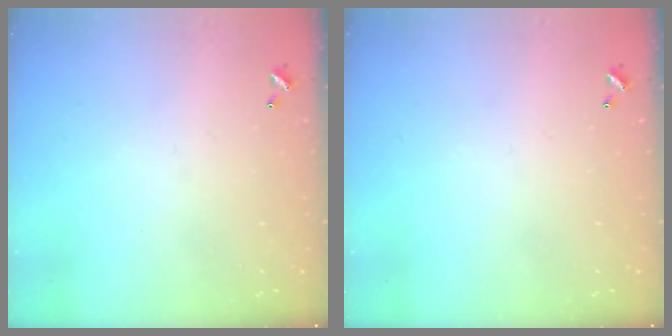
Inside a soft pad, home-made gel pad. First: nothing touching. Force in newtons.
{"total": 0.0}